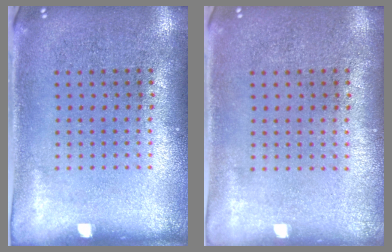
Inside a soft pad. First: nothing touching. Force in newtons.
{"total": 0.0}